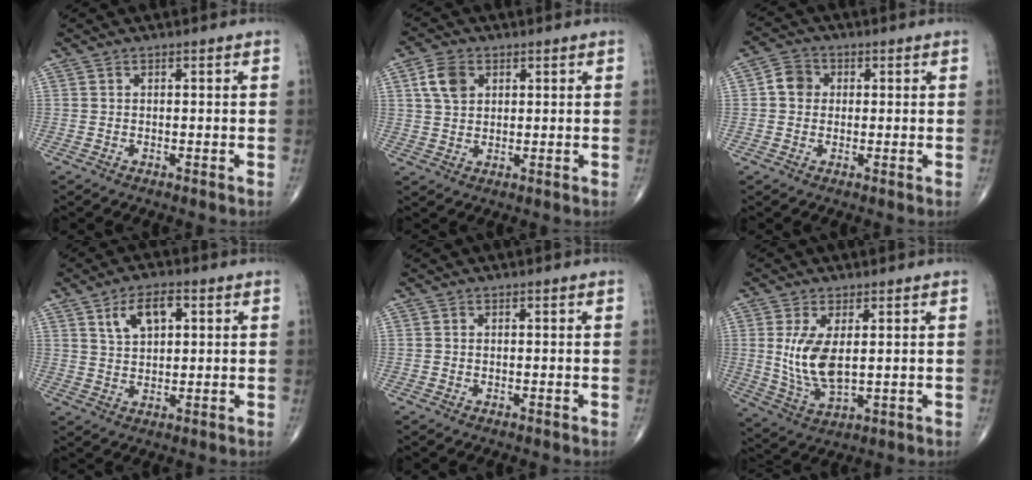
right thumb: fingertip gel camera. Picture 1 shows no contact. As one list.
[{"total": 5.7, "force": [2.0, 4.0, 3.5], "torque": [-0.058, -0.001, 0.037]}, {"total": 4.3, "force": [0.4, 3.8, 1.9], "torque": [-0.020, 0.009, -0.002]}, {"total": 7.0, "force": [2.9, 3.7, 5.2], "torque": [-0.081, -0.004, 0.053]}, {"total": 0.0}, {"total": 9.5, "force": [1.4, 4.4, 8.3], "torque": [-0.166, -0.017, 0.040]}]